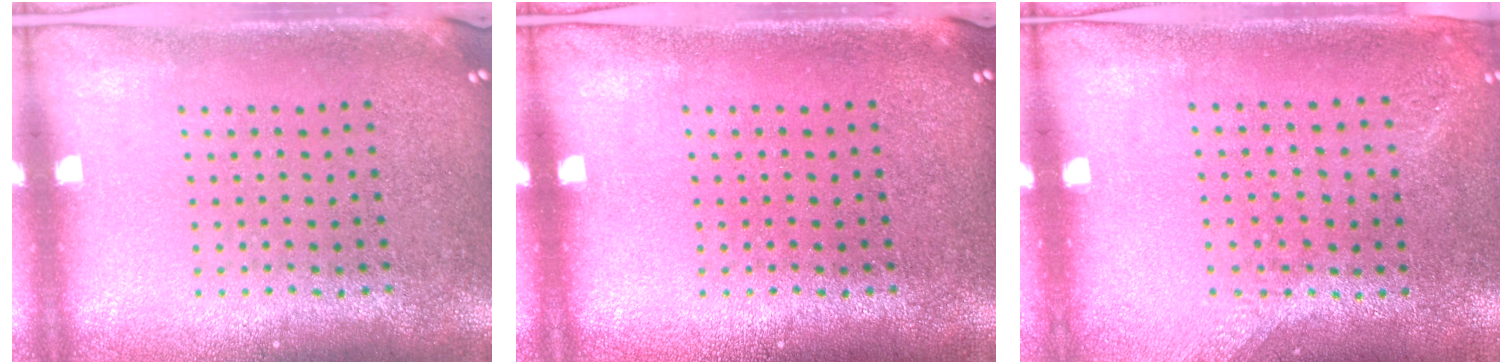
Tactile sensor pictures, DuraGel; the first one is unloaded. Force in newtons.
{"total": 0.0}
{"total": 1.3, "press": 1.1, "slide": 0.8}